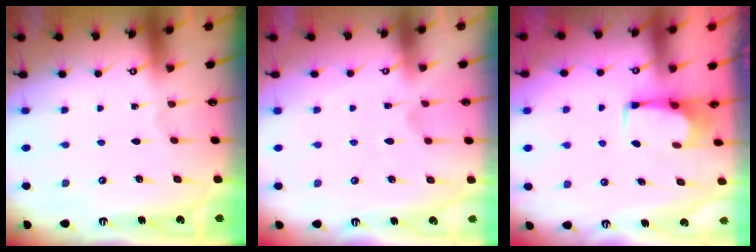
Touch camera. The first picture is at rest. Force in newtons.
{"total": 2.2, "press": 1.9, "slide": 1.1}
{"total": 2.4, "press": 2.4, "slide": 0.4}